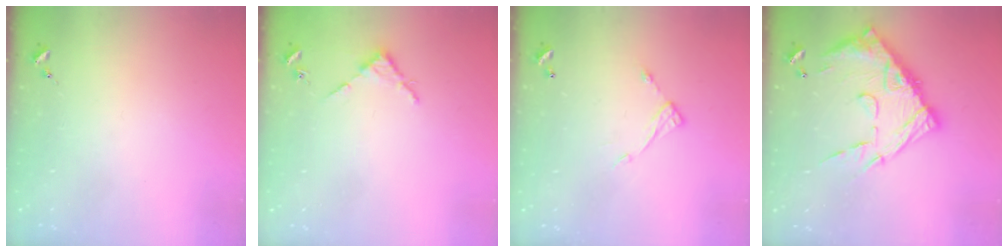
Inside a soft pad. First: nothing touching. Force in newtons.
{"total": 2.7, "press": 2.7, "slide": 0.3}
{"total": 7.5, "press": 7.5, "slide": 0.2}
{"total": 19.1, "press": 19.0, "slide": 1.7}